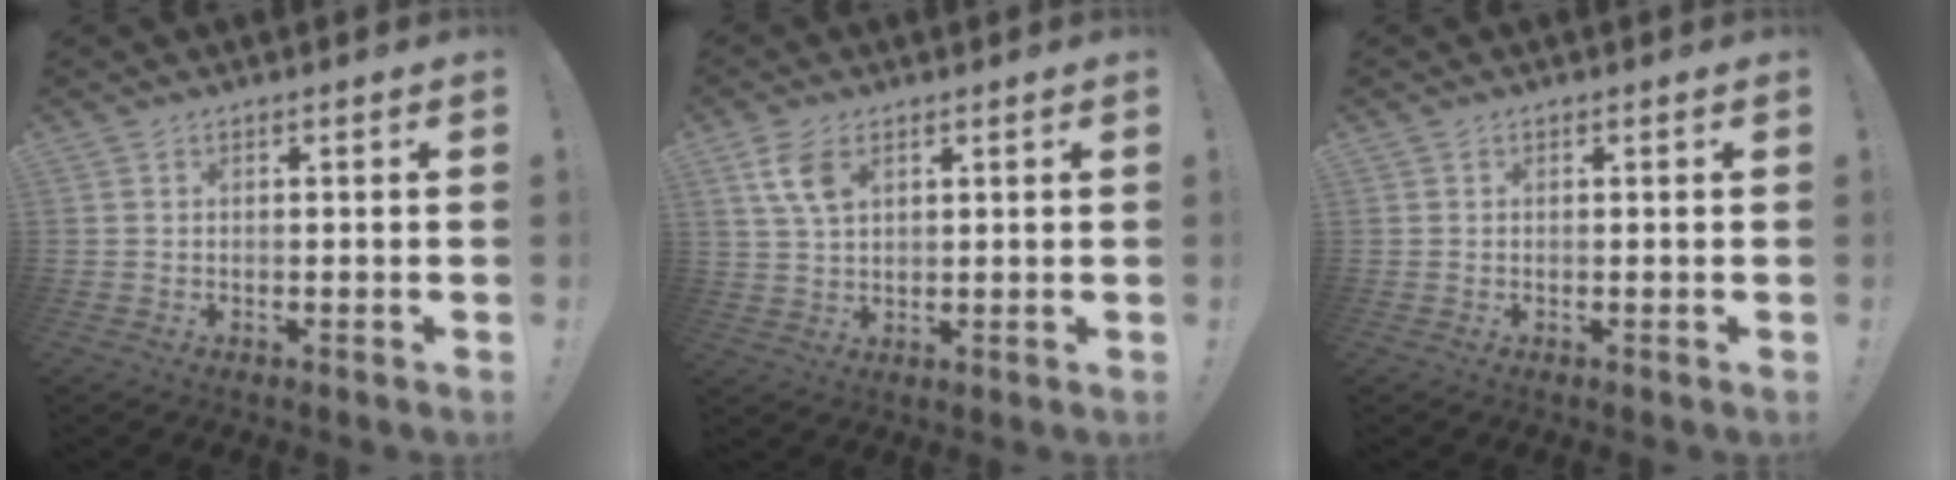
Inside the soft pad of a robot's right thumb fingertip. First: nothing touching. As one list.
[{"total": 7.3, "force": [3.5, 4.1, 4.9], "torque": [-0.091, -0.011, 0.066]}, {"total": 0.0}]